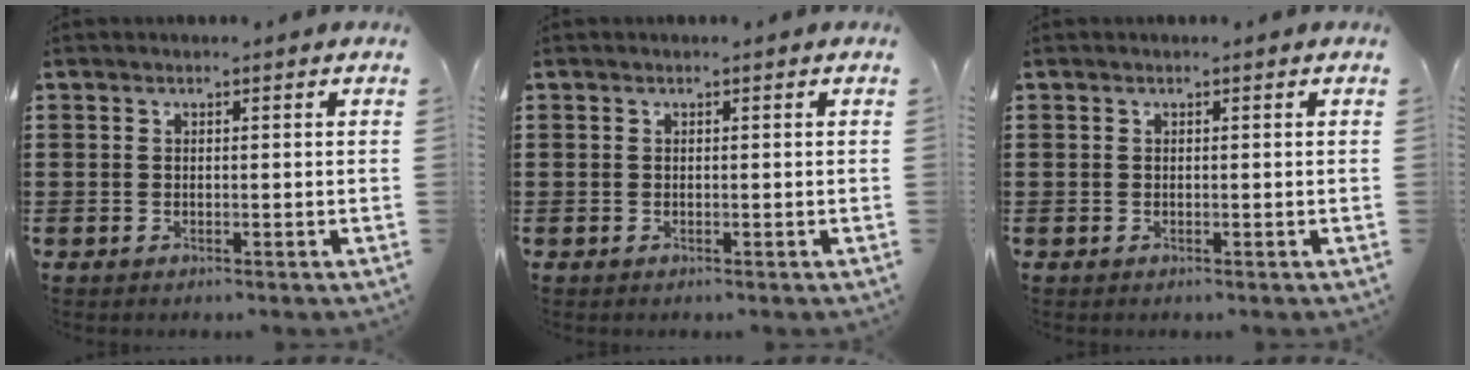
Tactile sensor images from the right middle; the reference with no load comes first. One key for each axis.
{"total": 0.0}
{"total": 0.0}